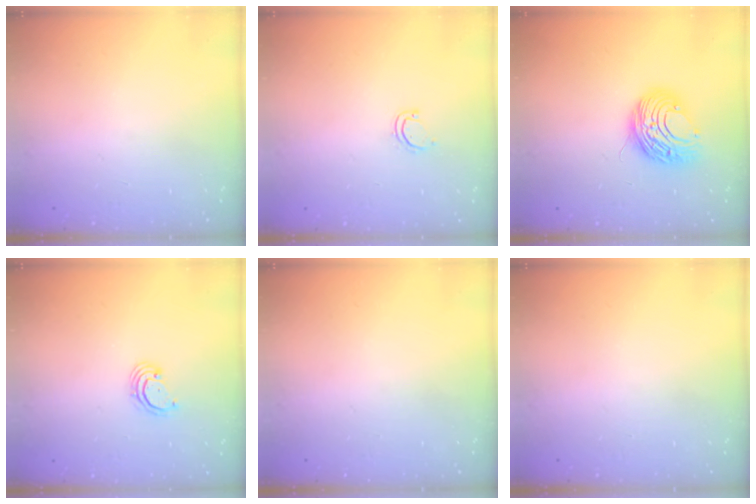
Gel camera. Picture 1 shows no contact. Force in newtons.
{"total": 4.1, "press": 4.1, "slide": 0.3}
{"total": 10.0, "press": 10.0, "slide": 0.9}
{"total": 2.7, "press": 2.7, "slide": 0.3}
{"total": 0.0}
{"total": 0.0}